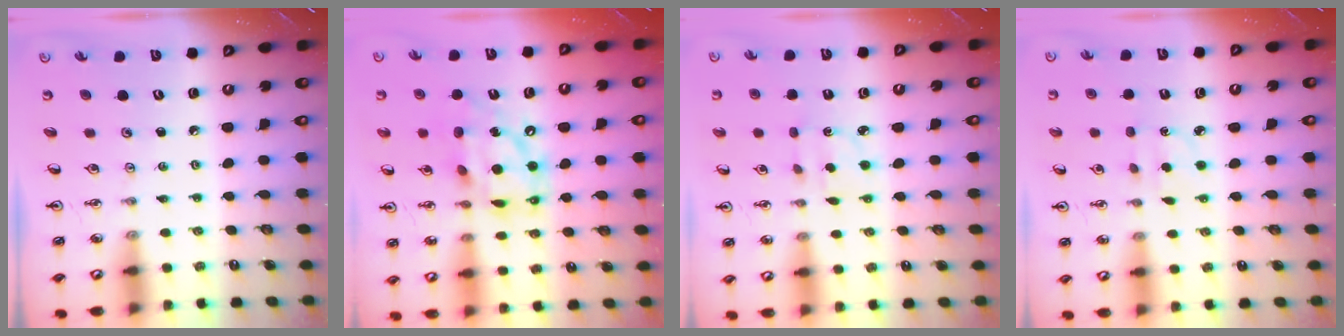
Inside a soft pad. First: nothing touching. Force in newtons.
{"total": 14.4, "press": 14.3, "slide": 1.1}
{"total": 2.6, "press": 2.5, "slide": 0.7}
{"total": 2.6, "press": 2.5, "slide": 0.7}